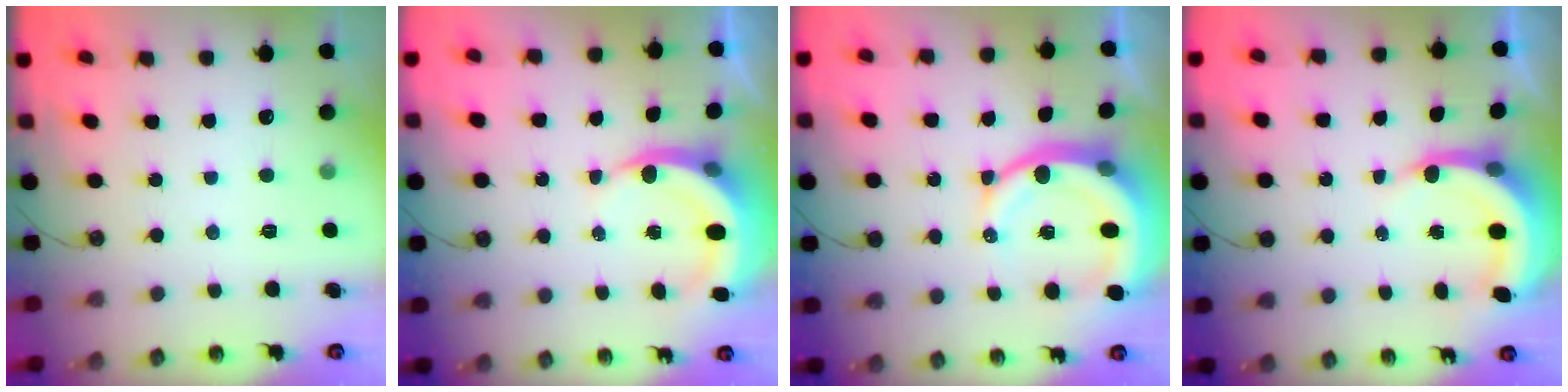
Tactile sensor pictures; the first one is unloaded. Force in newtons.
{"total": 7.0, "press": 6.9, "slide": 1.0}
{"total": 13.9, "press": 13.8, "slide": 1.8}
{"total": 6.5, "press": 6.5, "slide": 1.0}